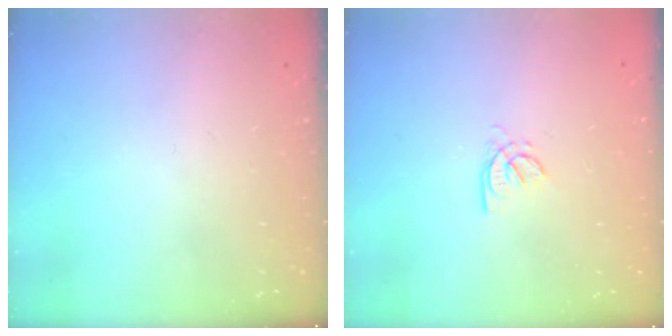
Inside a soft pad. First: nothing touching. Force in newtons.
{"total": 1.6, "press": 1.6, "slide": 0.3}